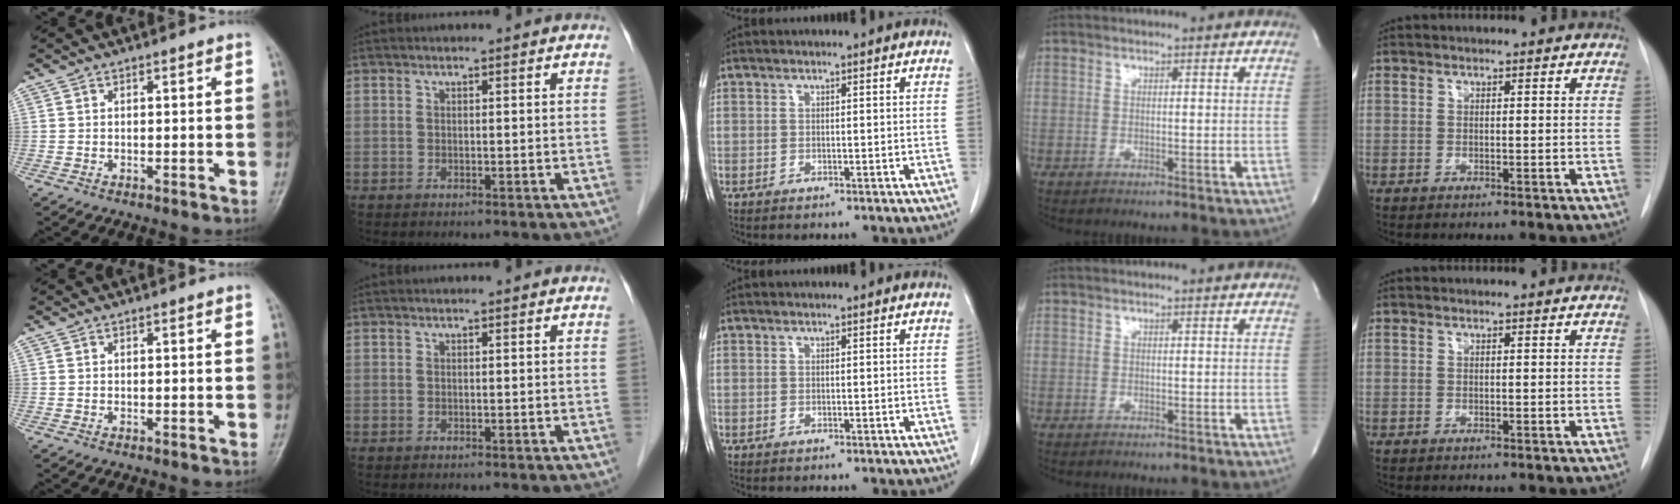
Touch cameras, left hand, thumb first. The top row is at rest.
{}